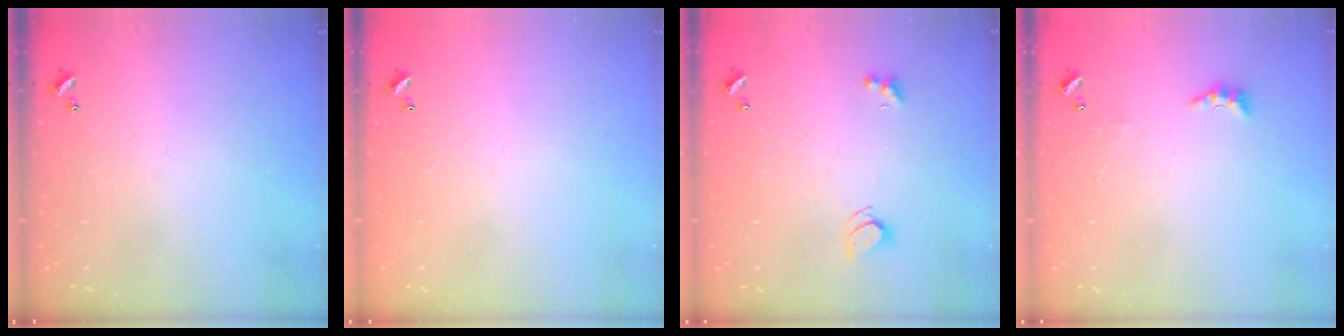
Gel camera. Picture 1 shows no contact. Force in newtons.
{"total": 2.6, "press": 2.6, "slide": 0.0}
{"total": 2.5, "press": 2.4, "slide": 0.6}
{"total": 2.4, "press": 2.3, "slide": 0.6}